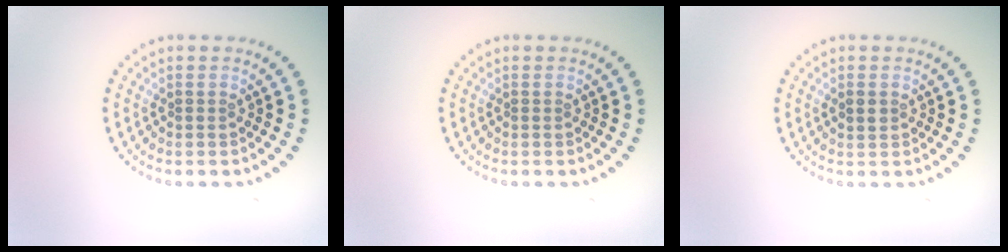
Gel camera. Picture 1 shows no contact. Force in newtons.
{"total": 0.0}
{"total": 1.2, "press": 1.2, "slide": 0.2}